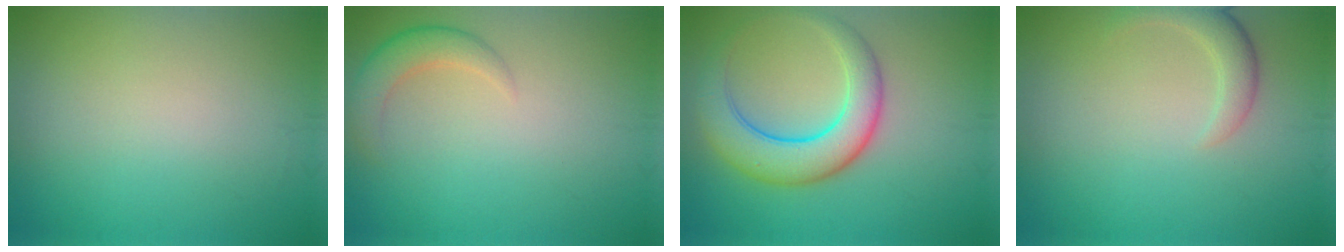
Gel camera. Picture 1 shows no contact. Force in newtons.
{"total": 2.6, "press": 2.6, "slide": 0.3}
{"total": 6.5, "press": 6.5, "slide": 0.1}
{"total": 2.5, "press": 2.5, "slide": 0.2}